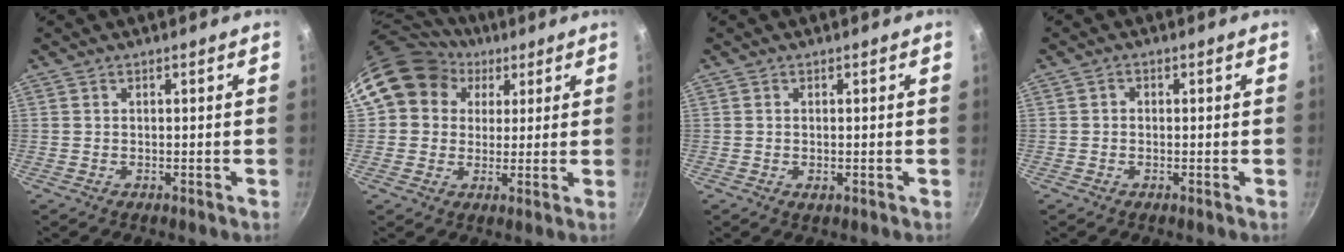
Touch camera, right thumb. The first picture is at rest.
{"total": 12.9, "force": [5.4, 10.7, 4.6], "torque": [-0.057, 0.005, 0.084]}
{"total": 1.1, "force": [-0.2, 0.5, 1.0], "torque": [-0.017, -0.002, -0.003]}
{"total": 1.0, "force": [-0.2, 0.8, 0.4], "torque": [-0.006, 0.005, -0.003]}